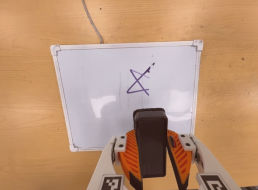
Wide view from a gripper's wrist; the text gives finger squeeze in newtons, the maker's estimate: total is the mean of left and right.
{"total": 9.8, "left": 10.1, "right": 9.5}